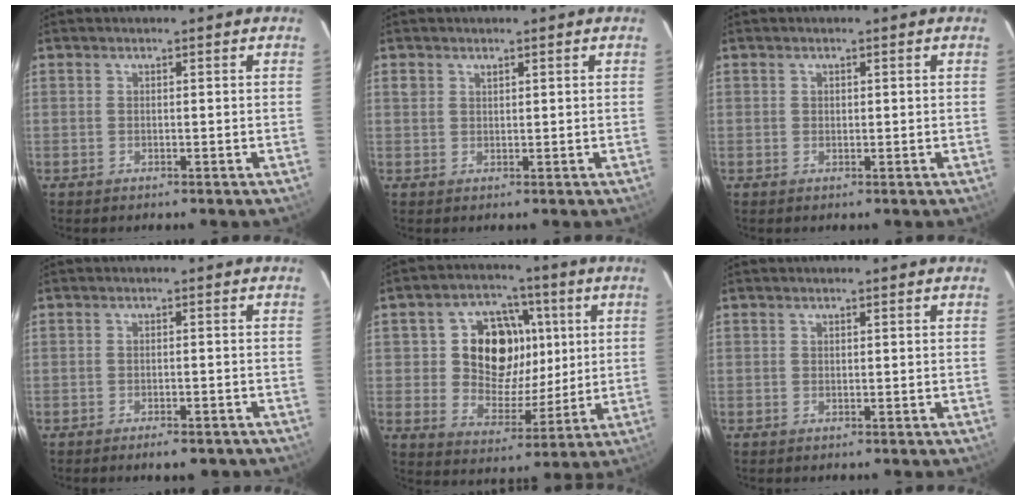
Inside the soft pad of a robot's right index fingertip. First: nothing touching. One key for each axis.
{"total": 1.2, "fx": 0.7, "fy": 0.9, "fz": 0.4, "tx": -0.006, "ty": 0.002, "tz": 0.013}
{"total": 0.6, "fx": 0.1, "fy": 0.6, "fz": 0.1, "tx": 0.001, "ty": 0.003, "tz": 0.002}
{"total": 4.7, "fx": -3.6, "fy": 1.7, "fz": 2.5, "tx": -0.047, "ty": -0.004, "tz": -0.044}
{"total": 13.6, "fx": 2.9, "fy": 11.2, "fz": 7.1, "tx": -0.142, "ty": 0.015, "tz": 0.057}
{"total": 0.0}